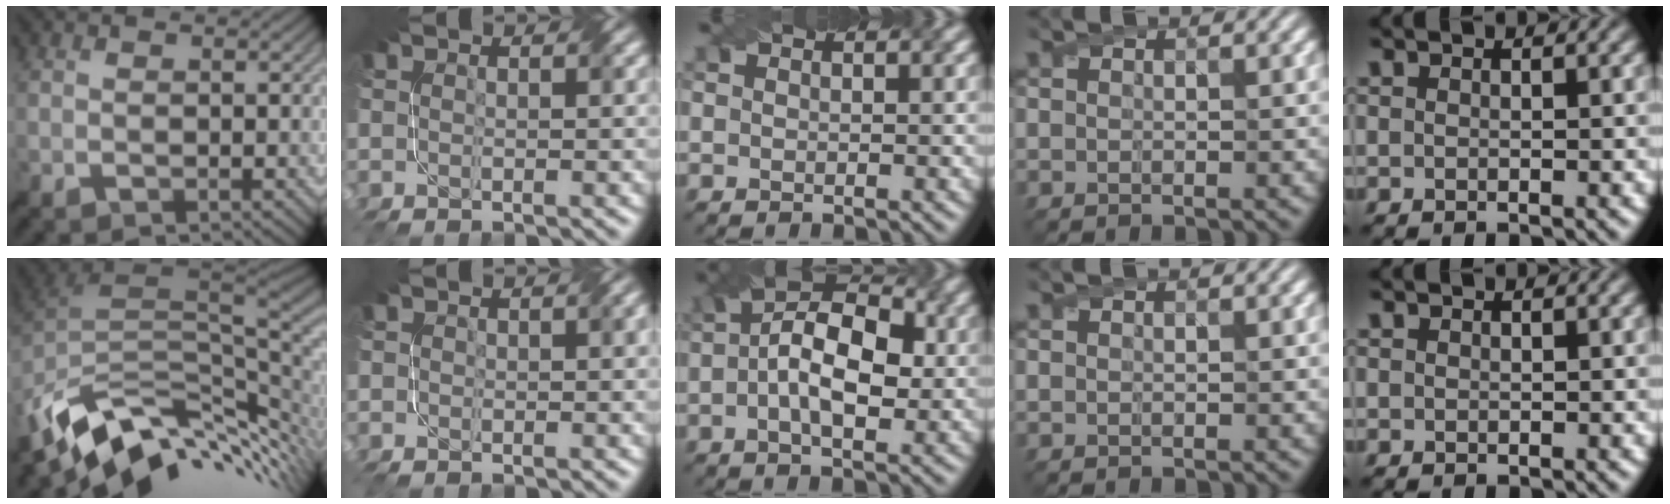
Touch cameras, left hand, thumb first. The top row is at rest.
{"thumb": {"total": 13.3, "force": [-3.2, 7.8, 10.3], "torque": [-0.217, -0.026, -0.045]}, "index": {"total": 0.8, "force": [0.1, 0.5, 0.6], "torque": [-0.004, 0.004, 0.004]}, "middle": {"total": 7.2, "force": [-0.4, 4.0, 6.0], "torque": [-0.093, 0.019, -0.001]}, "little": {"total": 0.6, "force": [-0.1, -0.3, -0.5], "torque": [0.004, 0.001, 0.006]}}